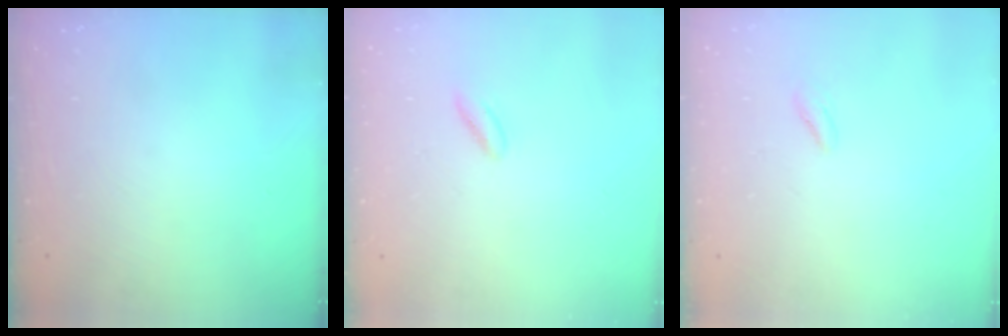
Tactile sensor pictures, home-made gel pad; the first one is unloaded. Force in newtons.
{"total": 2.6, "press": 2.4, "slide": 1.1}
{"total": 0.7, "press": 0.5, "slide": 0.5}